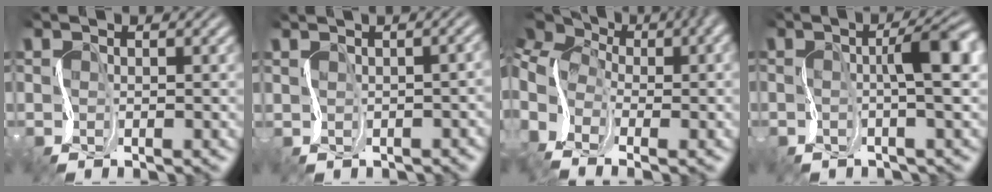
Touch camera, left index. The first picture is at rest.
{"total": 2.6, "force": [-0.2, 1.7, 2.1], "torque": [0.008, 0.019, -0.005]}
{"total": 12.7, "force": [-0.1, 8.4, 9.5], "torque": [-0.184, 0.017, 0.015]}
{"total": 4.6, "force": [0.5, 0.6, 4.6], "torque": [-0.065, 0.017, -0.003]}